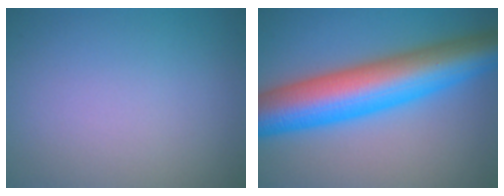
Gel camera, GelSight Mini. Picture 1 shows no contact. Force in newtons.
{"total": 11.3, "press": 11.3, "slide": 0.1}